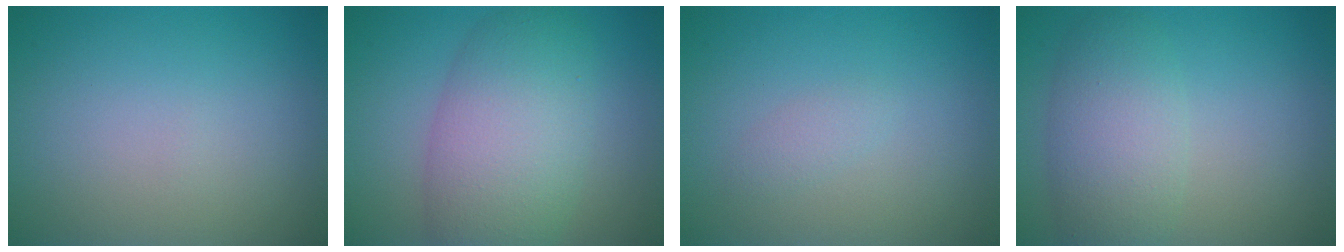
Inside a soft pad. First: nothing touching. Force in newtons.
{"total": 7.7, "press": 7.7, "slide": 0.3}
{"total": 1.1, "press": 1.1, "slide": 0.1}
{"total": 4.8, "press": 4.8, "slide": 0.2}